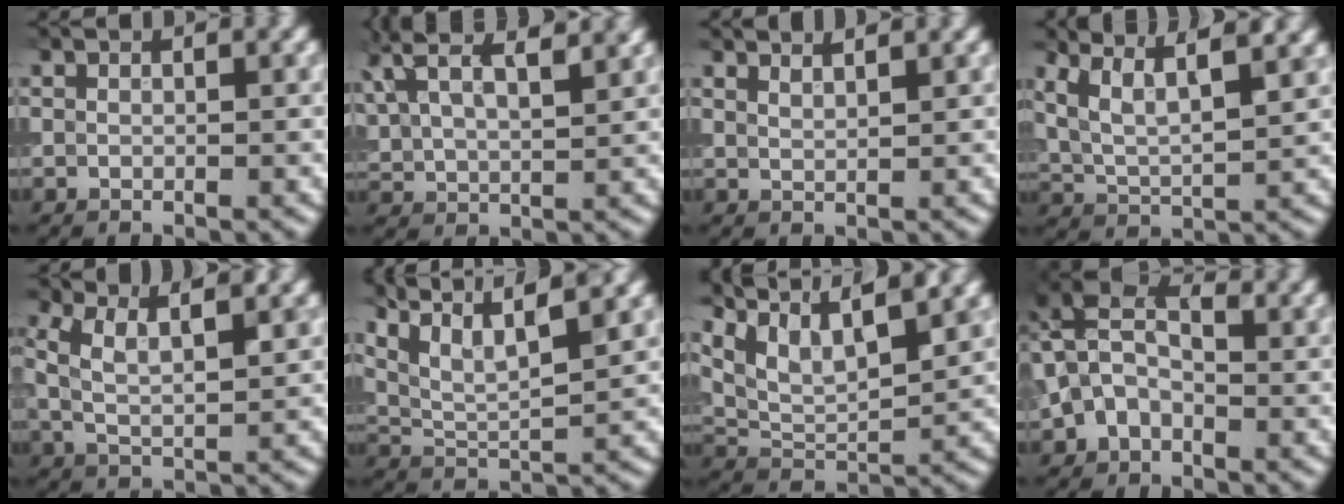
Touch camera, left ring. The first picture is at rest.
{"total": 10.3, "force": [6.4, 4.5, 6.6], "torque": [-0.160, 0.041, 0.096]}
{"total": 2.2, "force": [2.0, 0.3, 0.9], "torque": [-0.008, 0.011, 0.018]}
{"total": 7.0, "force": [4.1, 2.2, 5.2], "torque": [-0.104, 0.028, 0.058]}
{"total": 4.6, "force": [2.0, 1.6, 3.8], "torque": [-0.080, 0.011, 0.028]}
{"total": 9.7, "force": [7.2, 2.4, 6.1], "torque": [-0.131, 0.027, 0.101]}
{"total": 8.5, "force": [6.1, 2.6, 5.4], "torque": [-0.115, 0.013, 0.098]}
{"total": 7.0, "force": [0.6, 4.7, 5.2], "torque": [-0.116, 0.020, -0.006]}